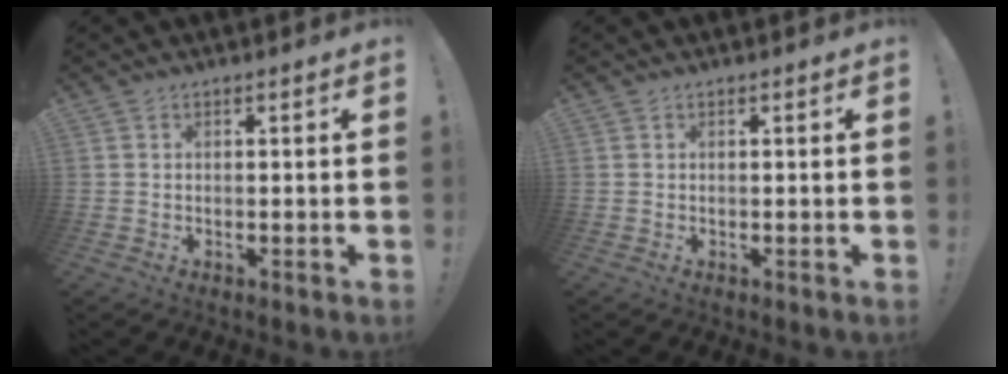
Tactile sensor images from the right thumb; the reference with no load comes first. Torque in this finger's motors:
{"motor_torque": [-0.03, 0.00, -0.05, 0.09, 0.00]}